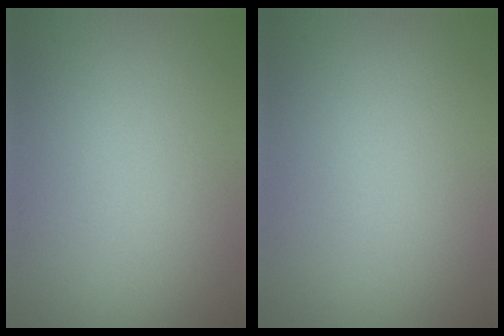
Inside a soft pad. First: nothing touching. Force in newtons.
{"total": 0.0}